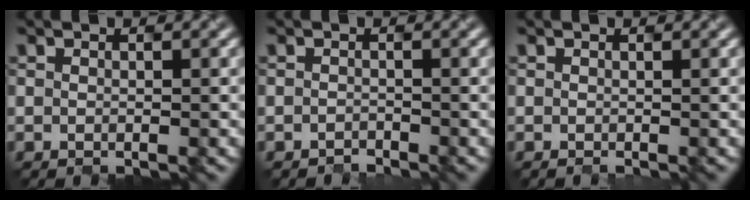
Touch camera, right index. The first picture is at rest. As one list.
[{"total": 1.0, "force": [-0.7, -0.2, -0.7], "torque": [0.008, -0.001, -0.017]}, {"total": 0.0}]